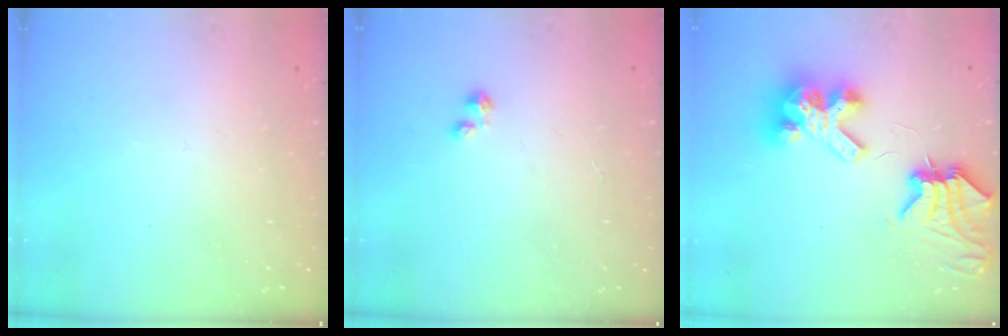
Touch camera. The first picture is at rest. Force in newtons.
{"total": 0.0}
{"total": 10.0, "press": 10.0, "slide": 1.0}